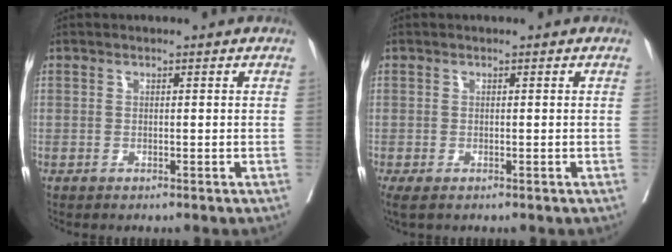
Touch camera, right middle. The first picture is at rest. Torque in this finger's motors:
{"motor_torque": [0.58, -1.02, 0.14, 0.06]}